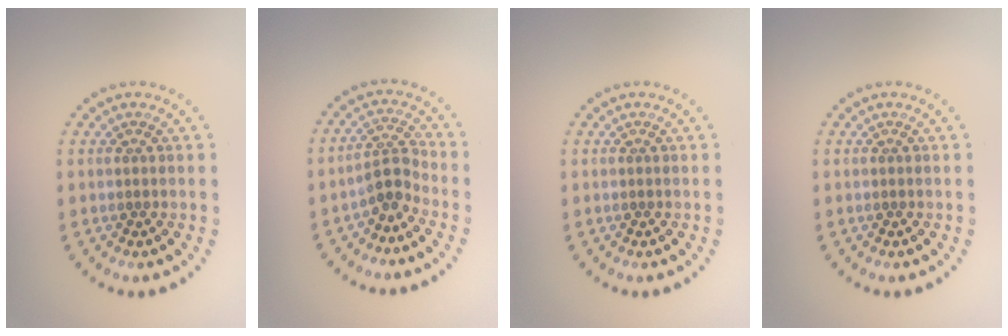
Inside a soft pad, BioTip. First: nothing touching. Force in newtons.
{"total": 2.5, "press": 1.8, "slide": 1.7}
{"total": 0.0}
{"total": 0.0}